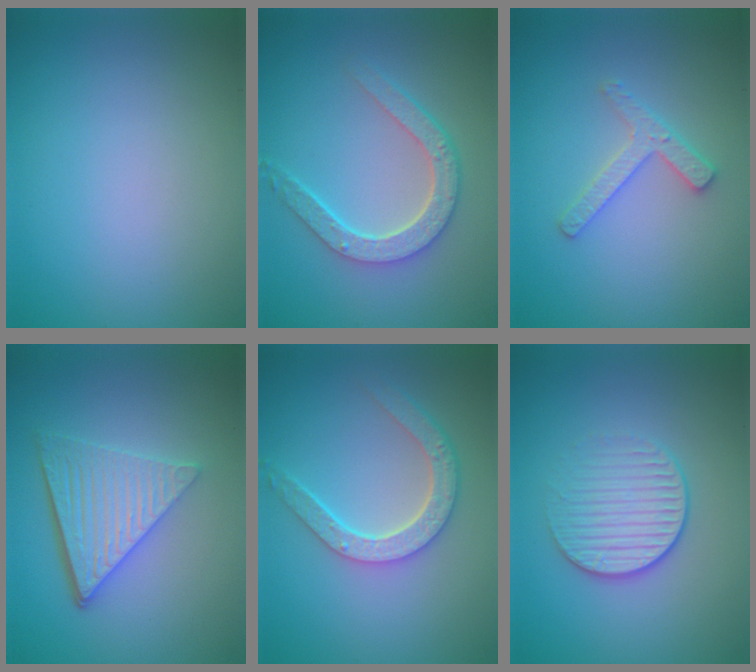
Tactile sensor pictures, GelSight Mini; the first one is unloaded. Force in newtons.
{"total": 4.6, "press": 3.6, "slide": 2.8}
{"total": 2.4, "press": 2.4, "slide": 0.4}
{"total": 6.1, "press": 4.2, "slide": 4.5}
{"total": 4.6, "press": 3.6, "slide": 2.8}
{"total": 3.2, "press": 2.9, "slide": 1.5}